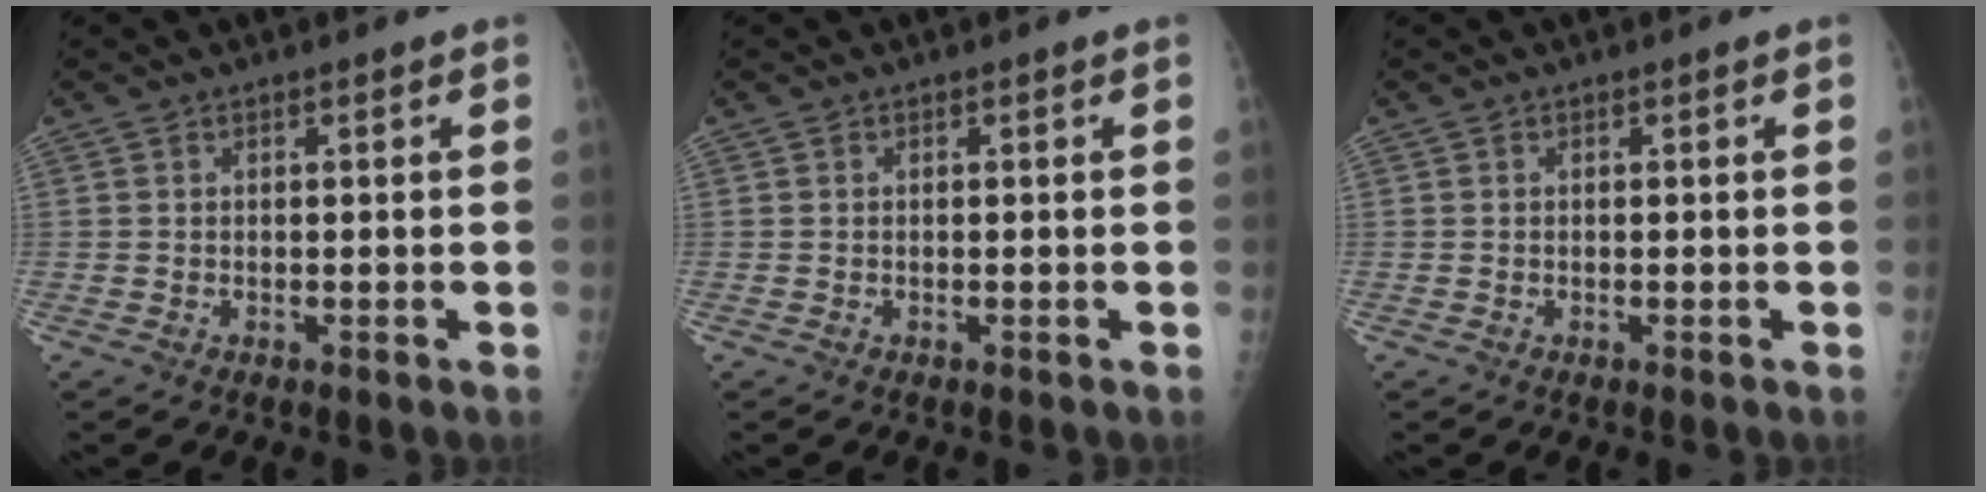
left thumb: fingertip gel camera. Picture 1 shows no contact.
{"total": 0.0}
{"total": 0.0}